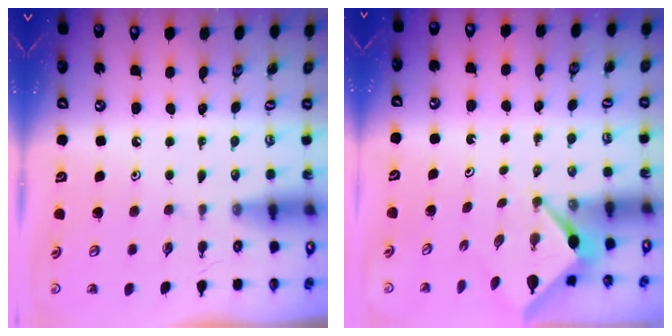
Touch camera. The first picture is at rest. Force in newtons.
{"total": 2.7, "press": 2.7, "slide": 0.0}